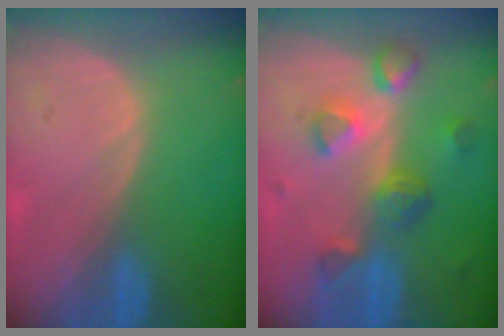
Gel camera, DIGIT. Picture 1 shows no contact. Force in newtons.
{"total": 8.0, "press": 7.0, "slide": 3.8}